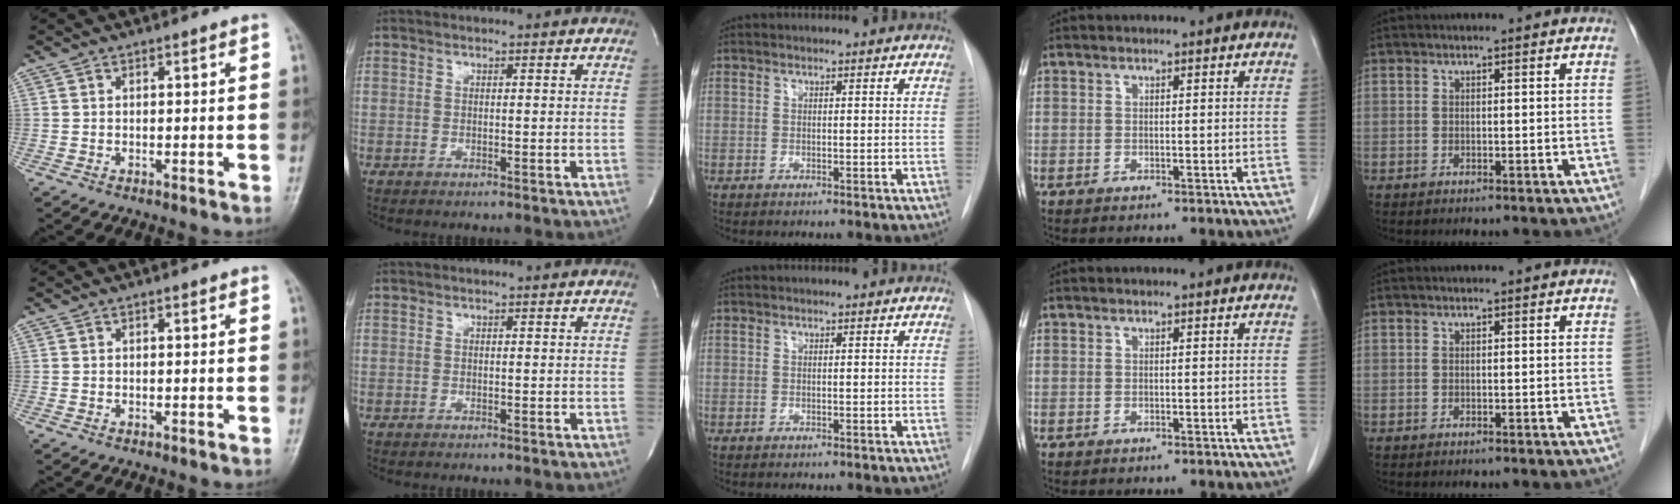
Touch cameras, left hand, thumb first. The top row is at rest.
{}